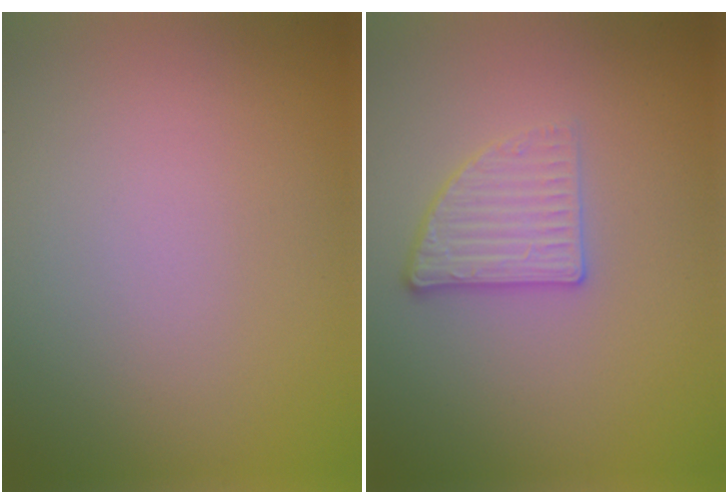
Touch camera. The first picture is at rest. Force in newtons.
{"total": 2.6, "press": 2.4, "slide": 1.0}